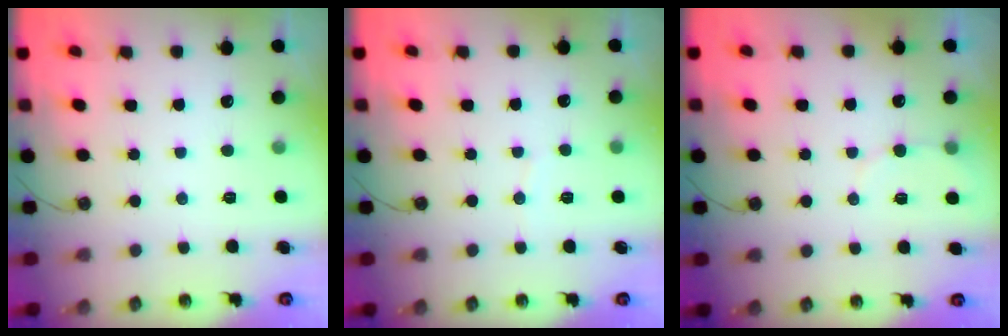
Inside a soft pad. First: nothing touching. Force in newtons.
{"total": 3.3, "press": 3.3, "slide": 0.4}
{"total": 4.6, "press": 4.4, "slide": 1.4}